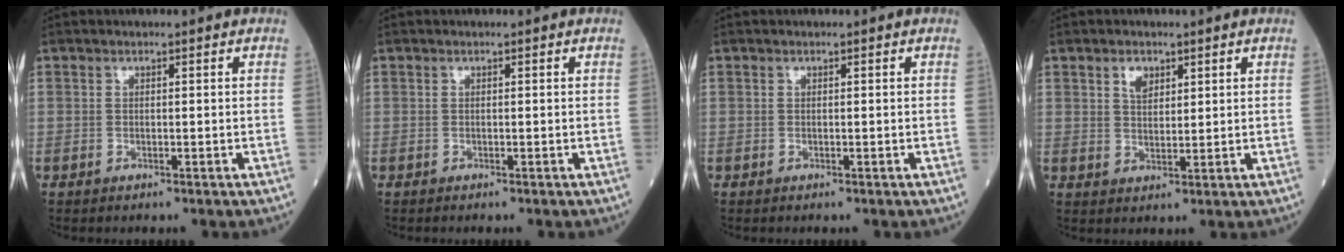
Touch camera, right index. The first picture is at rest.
{"total": 0.0}
{"total": 0.0}
{"total": 3.0, "force": [1.7, 1.7, 1.7], "torque": [-0.033, 0.003, 0.033]}